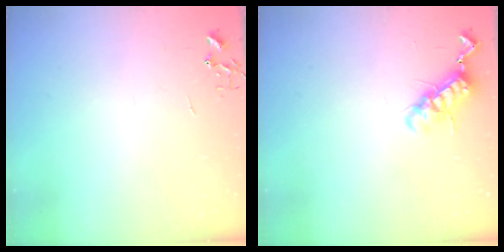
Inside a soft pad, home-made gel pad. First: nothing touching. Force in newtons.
{"total": 11.1, "press": 11.1, "slide": 0.7}